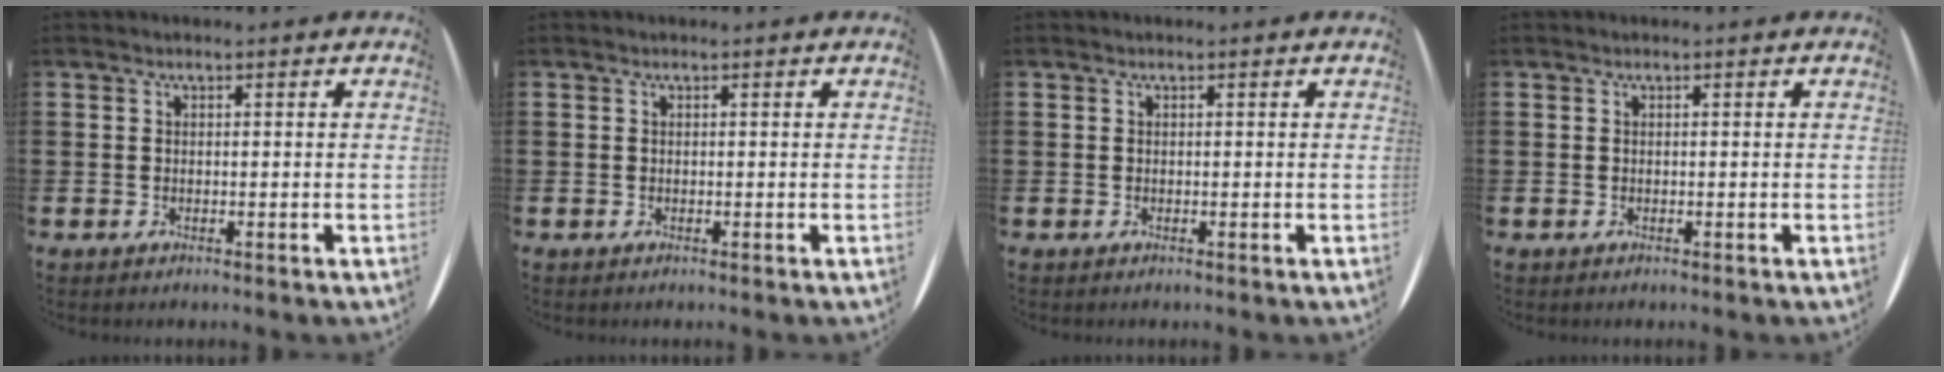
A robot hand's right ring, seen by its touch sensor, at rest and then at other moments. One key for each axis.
{"total": 0.0}
{"total": 0.0}
{"total": 0.0}